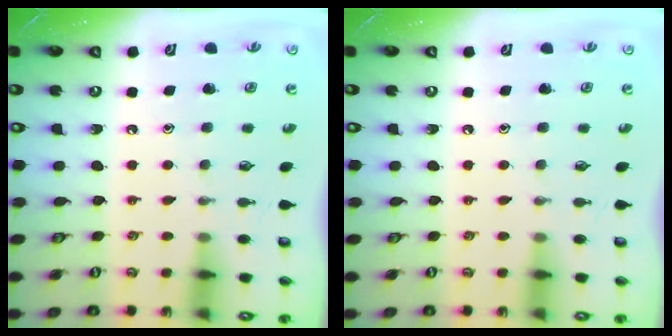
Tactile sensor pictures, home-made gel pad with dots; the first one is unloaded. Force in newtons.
{"total": 0.0}